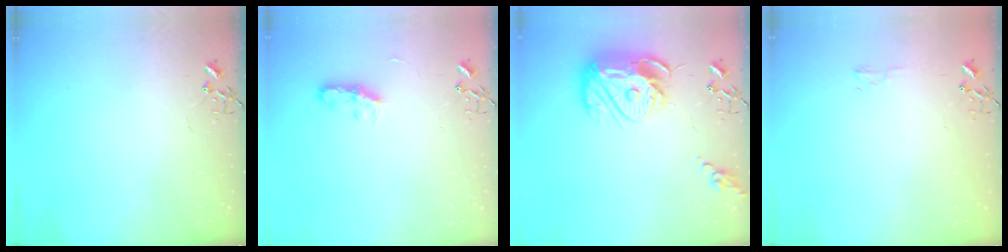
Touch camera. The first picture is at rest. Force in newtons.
{"total": 5.7, "press": 5.7, "slide": 0.7}
{"total": 16.9, "press": 16.8, "slide": 1.7}
{"total": 4.1, "press": 4.0, "slide": 0.6}